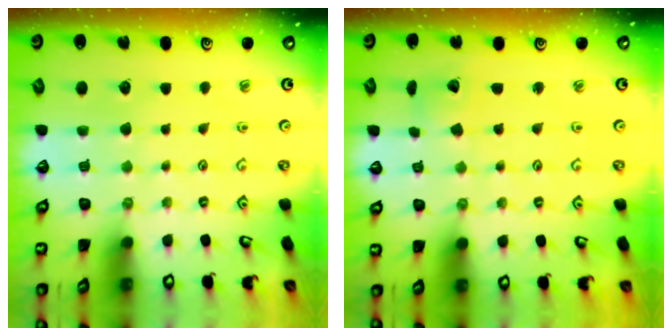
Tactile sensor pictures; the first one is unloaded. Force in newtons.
{"total": 3.4, "press": 3.3, "slide": 0.3}